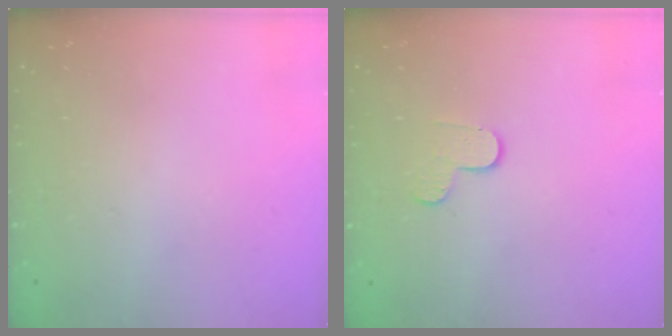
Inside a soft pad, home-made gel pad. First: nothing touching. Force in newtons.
{"total": 6.2, "press": 6.2, "slide": 0.6}